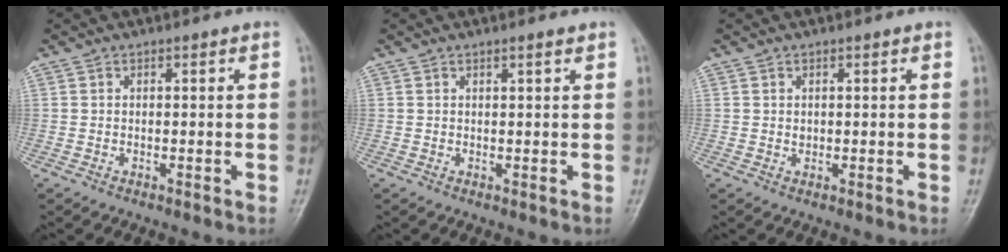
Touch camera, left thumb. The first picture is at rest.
{"total": 1.0, "force": [0.8, 0.1, 0.6], "torque": [-0.008, -0.005, 0.013]}
{"total": 0.8, "force": [0.4, 0.6, 0.3], "torque": [0.000, -0.002, 0.006]}